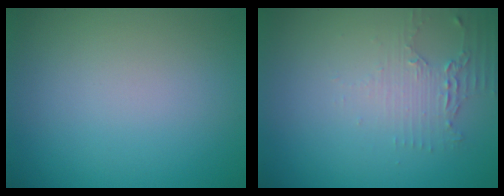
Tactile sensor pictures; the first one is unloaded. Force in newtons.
{"total": 2.2, "press": 1.8, "slide": 1.2}